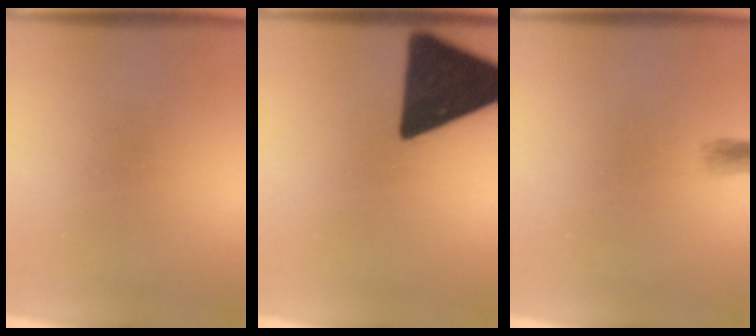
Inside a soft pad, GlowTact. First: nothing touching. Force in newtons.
{"total": 19.1}
{"total": 1.4}